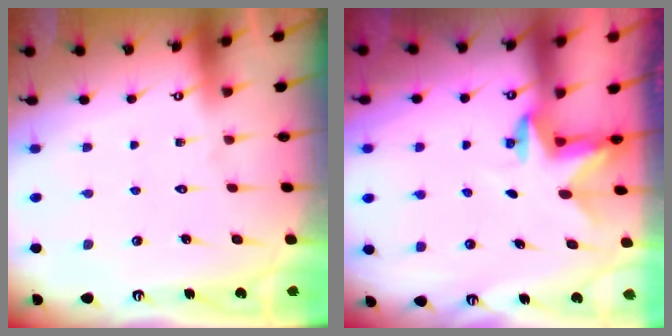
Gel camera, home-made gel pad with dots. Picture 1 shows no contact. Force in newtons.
{"total": 2.5, "press": 2.5, "slide": 0.4}